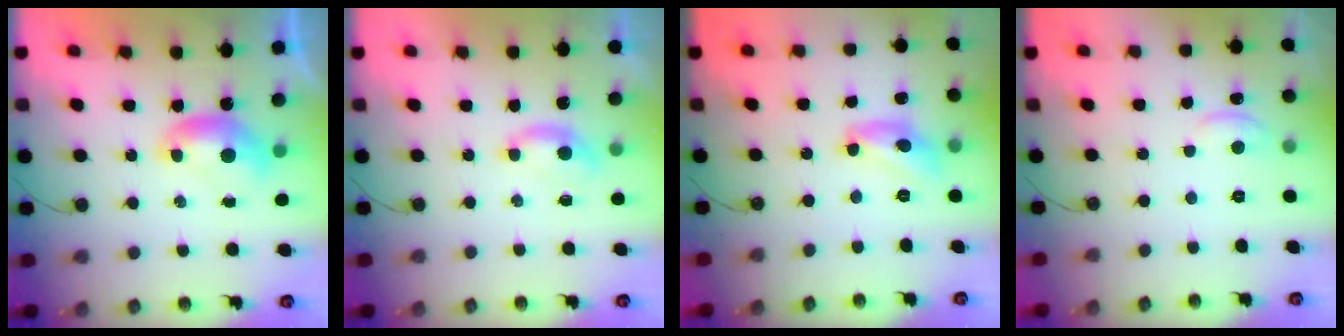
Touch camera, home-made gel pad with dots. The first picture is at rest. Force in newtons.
{"total": 1.0, "press": 0.9, "slide": 0.5}
{"total": 9.8, "press": 9.8, "slide": 0.7}
{"total": 1.9, "press": 1.9, "slide": 0.2}